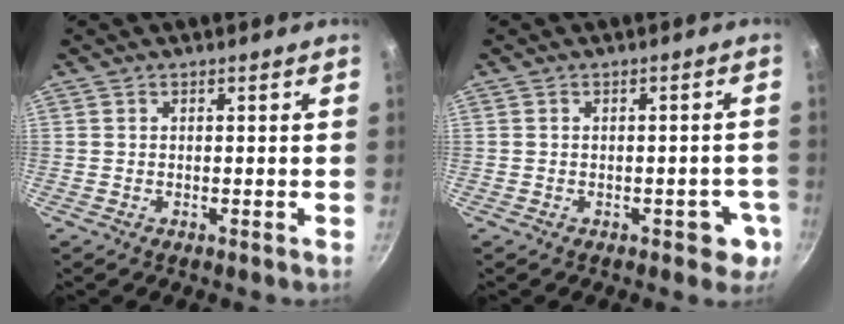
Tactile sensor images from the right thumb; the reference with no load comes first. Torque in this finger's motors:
{"motor_torque": [0.74, 0.30, -0.26, 0.10, 0.02]}